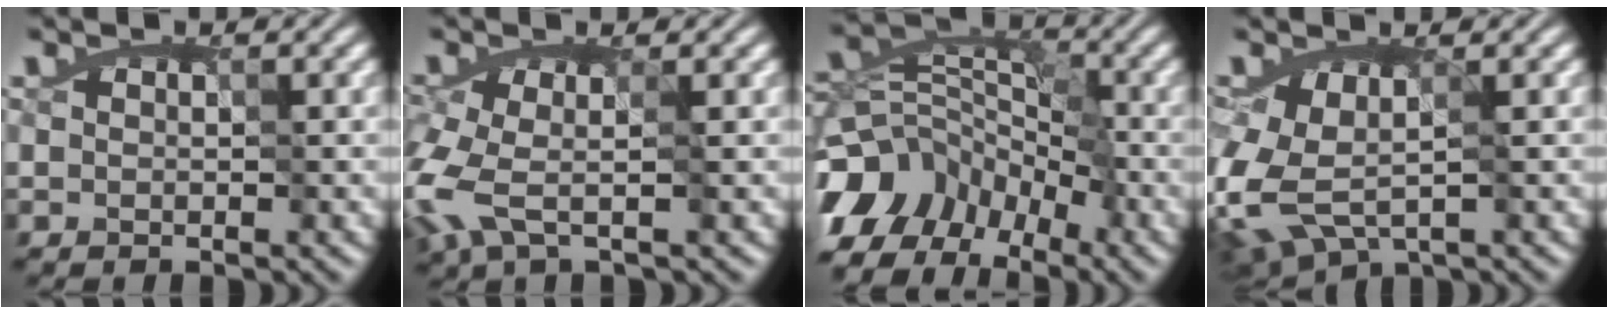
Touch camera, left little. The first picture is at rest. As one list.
[{"total": 4.6, "force": [-1.7, 1.8, 3.9], "torque": [-0.100, 0.004, -0.045]}, {"total": 10.1, "force": [-7.5, 6.1, 2.9], "torque": [-0.049, 0.020, -0.137]}, {"total": 5.6, "force": [-1.6, 3.1, 4.4], "torque": [-0.089, -0.007, -0.030]}]